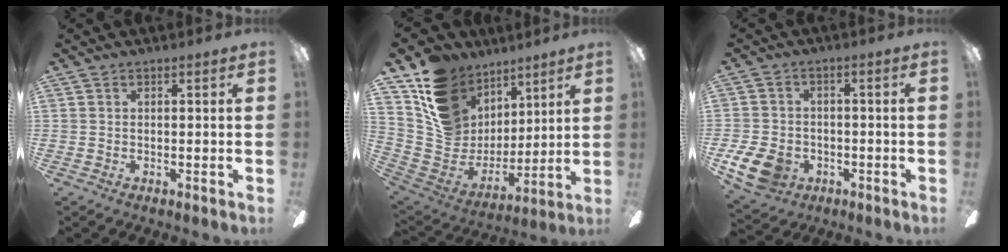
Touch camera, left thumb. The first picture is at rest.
{"total": 16.9, "force": [8.9, 13.0, 6.0], "torque": [-0.124, -0.048, 0.184]}
{"total": 8.4, "force": [-4.0, 6.0, 4.4], "torque": [-0.111, 0.017, -0.074]}